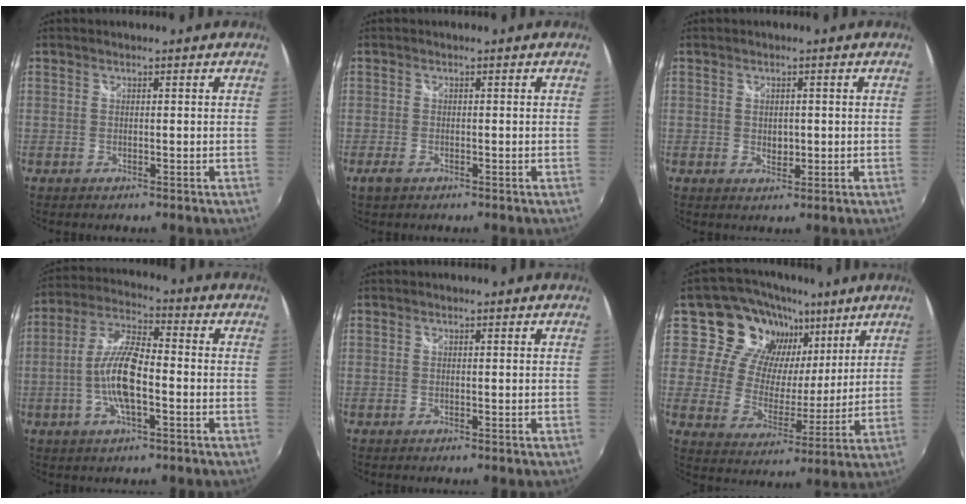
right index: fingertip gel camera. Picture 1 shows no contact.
{"total": 2.1, "force": [-1.4, 1.1, 1.2], "torque": [-0.026, -0.006, -0.026]}
{"total": 2.3, "force": [0.0, 1.8, 1.5], "torque": [-0.019, -0.002, 0.001]}
{"total": 11.0, "force": [-2.6, 3.4, 10.1], "torque": [-0.210, 0.006, -0.053]}
{"total": 0.0}
{"total": 15.1, "force": [8.6, 11.1, 5.6], "torque": [-0.102, 0.005, 0.141]}